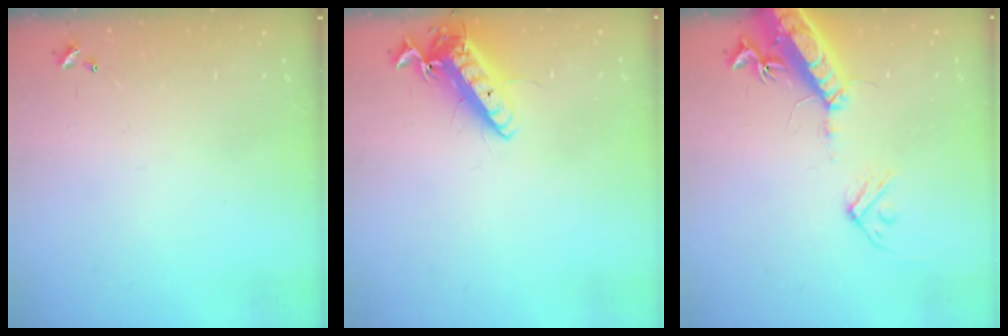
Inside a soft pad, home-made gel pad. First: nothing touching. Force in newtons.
{"total": 14.0, "press": 13.9, "slide": 2.0}
{"total": 17.3, "press": 16.8, "slide": 3.9}